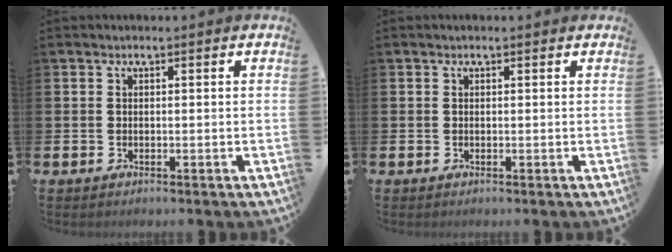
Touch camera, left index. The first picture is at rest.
{"total": 0.0}